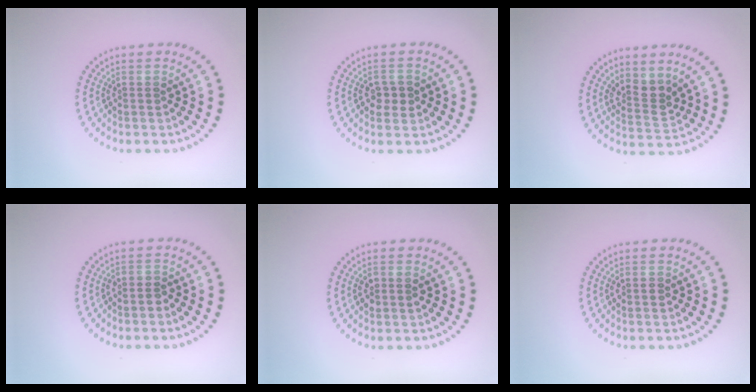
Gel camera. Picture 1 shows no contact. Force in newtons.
{"total": 1.9, "press": 1.9, "slide": 0.2}
{"total": 2.6, "press": 2.2, "slide": 1.5}
{"total": 1.0, "press": 0.7, "slide": 0.6}
{"total": 1.4, "press": 1.3, "slide": 0.3}
{"total": 1.2, "press": 1.2, "slide": 0.1}